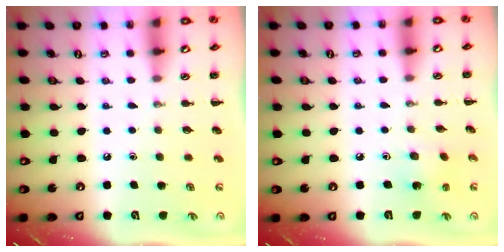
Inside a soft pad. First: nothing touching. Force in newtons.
{"total": 2.4, "press": 2.2, "slide": 0.8}